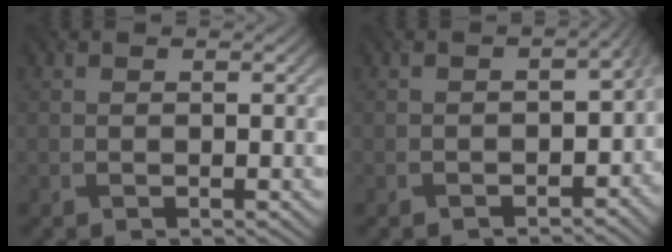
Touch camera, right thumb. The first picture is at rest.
{"total": 5.3, "force": [-2.7, 3.2, 3.2], "torque": [-0.023, -0.022, -0.039]}